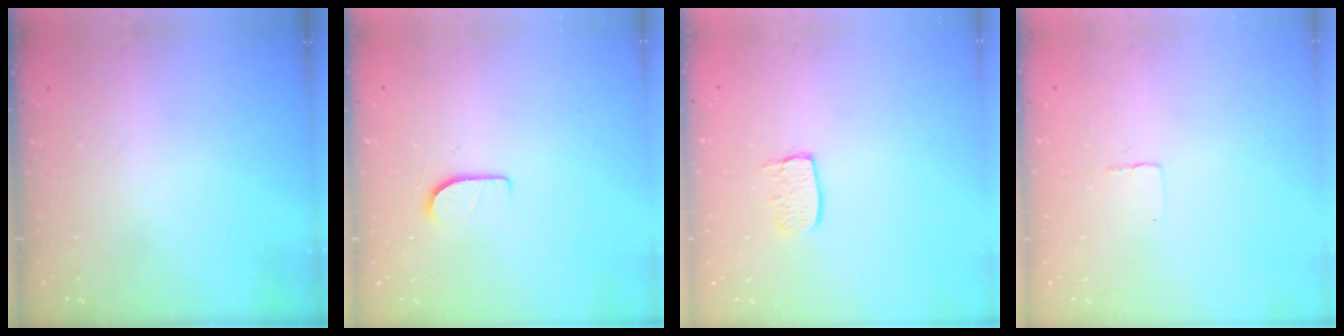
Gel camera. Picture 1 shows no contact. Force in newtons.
{"total": 6.3, "press": 6.3, "slide": 0.7}
{"total": 5.6, "press": 5.6, "slide": 0.4}
{"total": 1.9, "press": 1.9, "slide": 0.1}